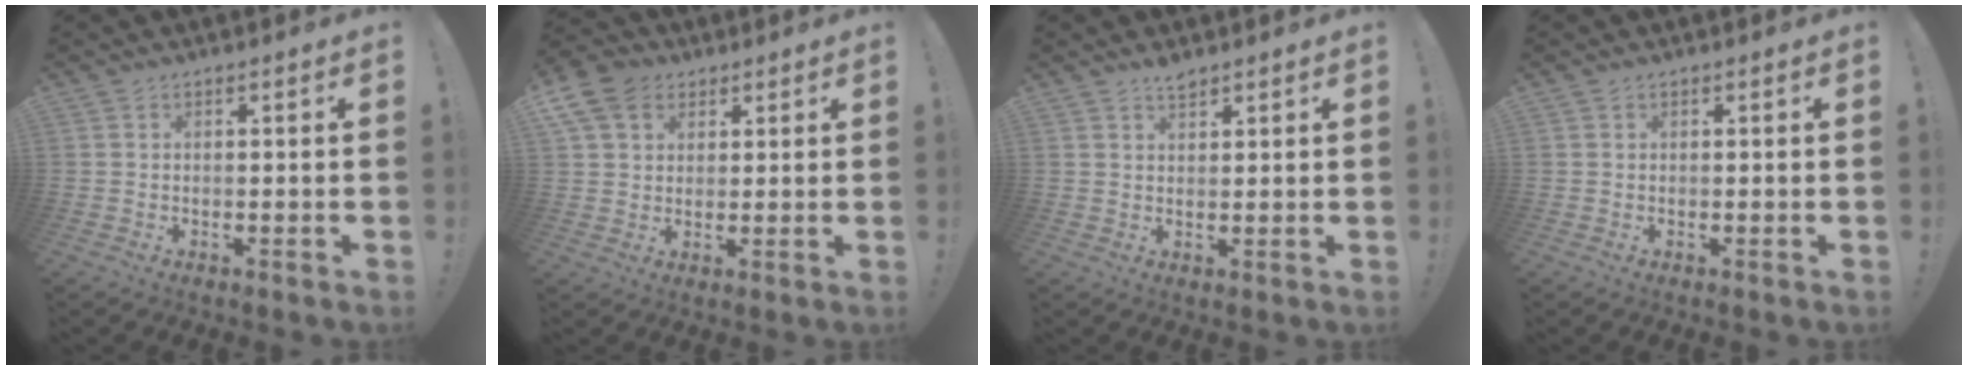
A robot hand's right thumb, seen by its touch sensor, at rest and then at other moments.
{"total": 10.3, "force": [4.9, 7.6, 4.9], "torque": [-0.092, -0.013, 0.098]}
{"total": 2.6, "force": [2.3, 0.8, 1.0], "torque": [-0.006, -0.017, 0.038]}
{"total": 0.0}